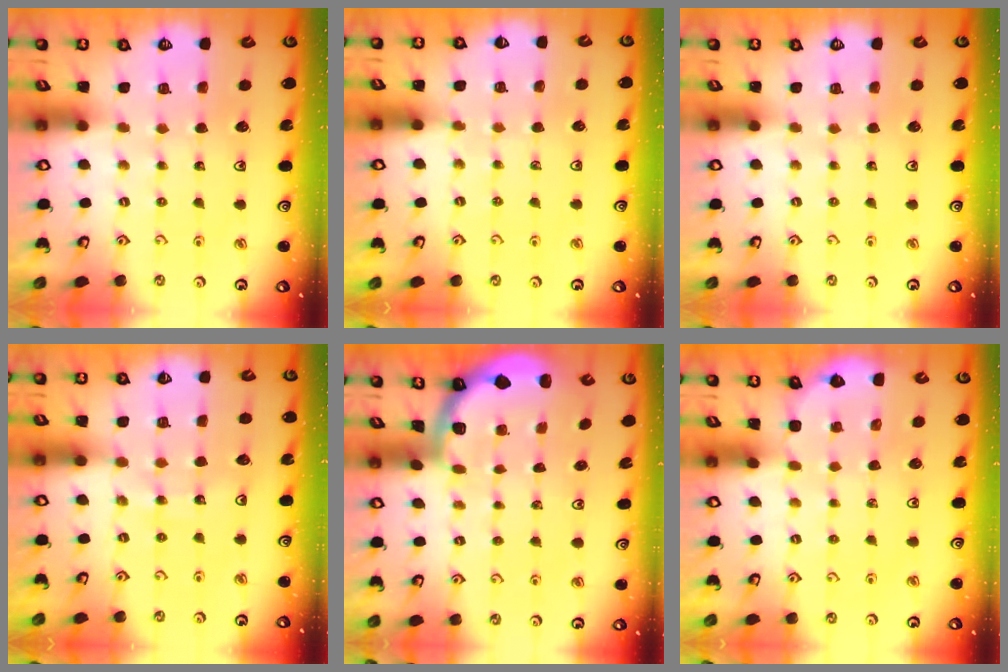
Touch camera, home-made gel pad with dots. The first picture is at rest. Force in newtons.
{"total": 3.2, "press": 3.2, "slide": 0.5}
{"total": 0.0}
{"total": 9.3, "press": 9.2, "slide": 1.1}
{"total": 1.6, "press": 1.6, "slide": 0.1}
{"total": 2.1, "press": 2.1, "slide": 0.2}